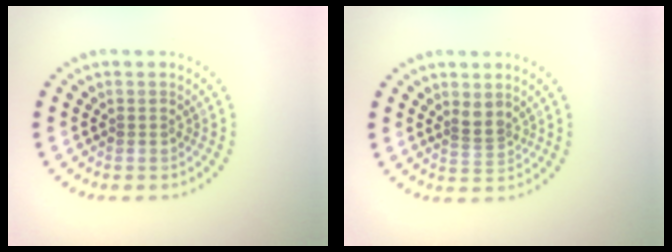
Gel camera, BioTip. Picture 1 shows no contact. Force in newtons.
{"total": 1.6, "press": 1.1, "slide": 1.1}